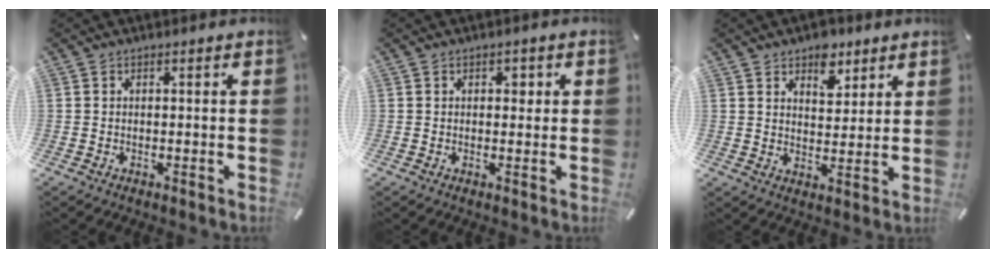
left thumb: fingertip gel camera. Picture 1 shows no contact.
{"total": 2.0, "force": [0.5, 1.4, 1.4], "torque": [-0.013, 0.001, 0.003]}
{"total": 7.1, "force": [4.7, 4.5, 2.9], "torque": [-0.018, -0.022, 0.076]}